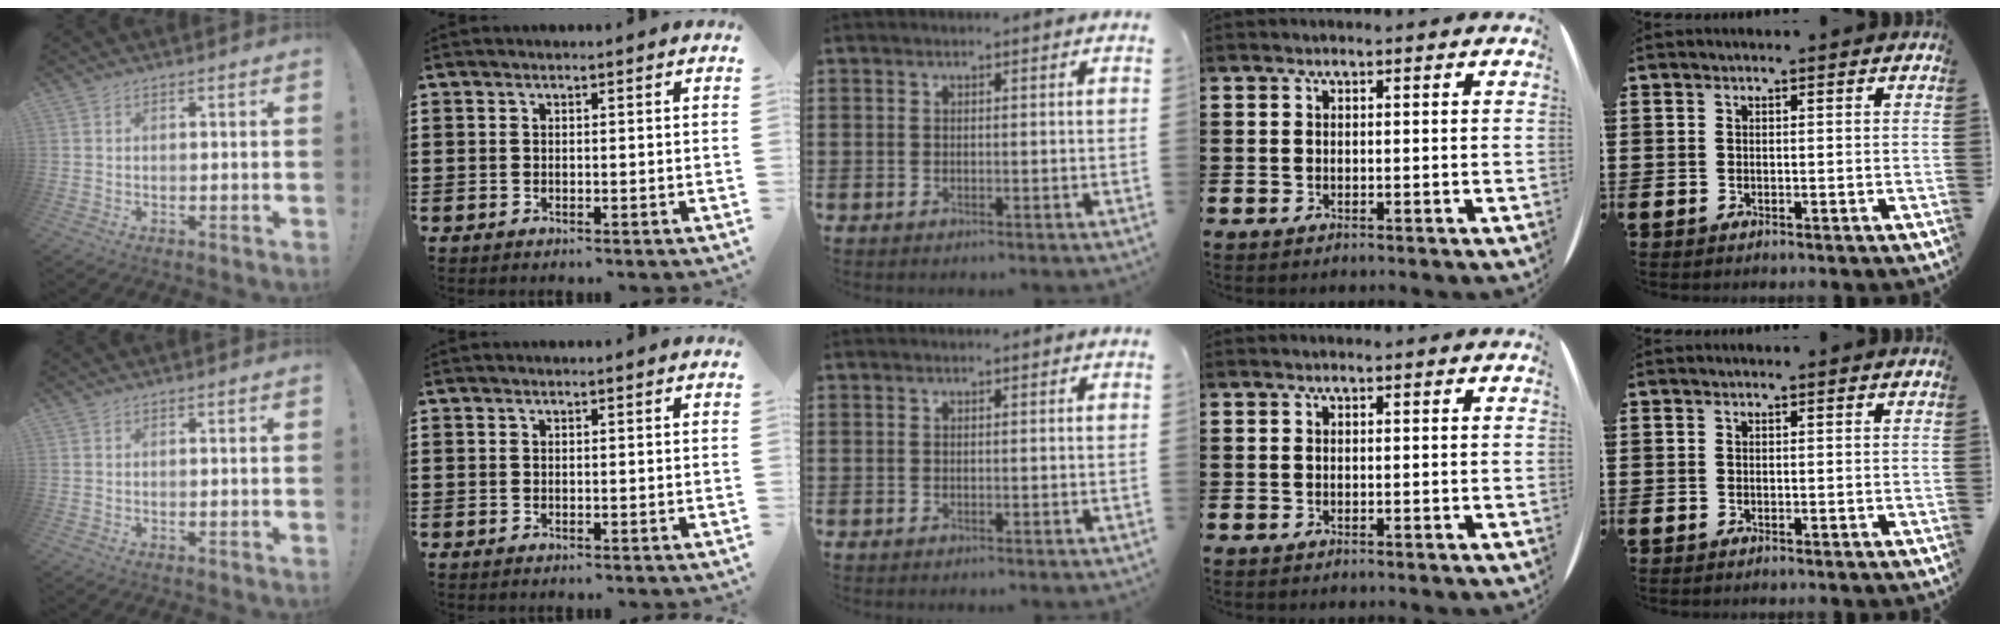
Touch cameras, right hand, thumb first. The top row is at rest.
{}